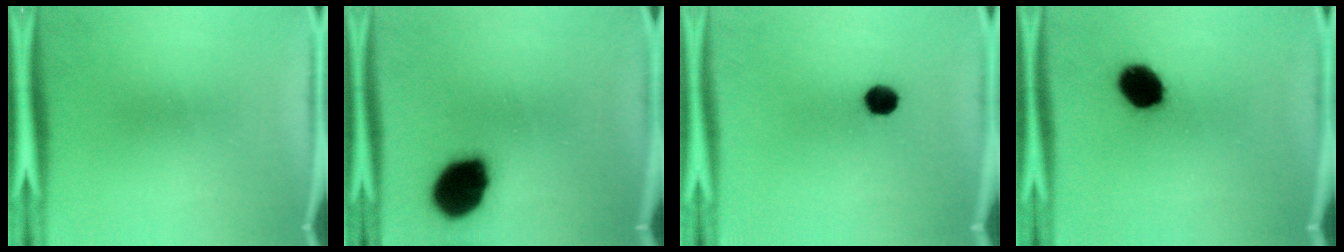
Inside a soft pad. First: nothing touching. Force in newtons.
{"total": 17.3}
{"total": 5.2}
{"total": 10.9}